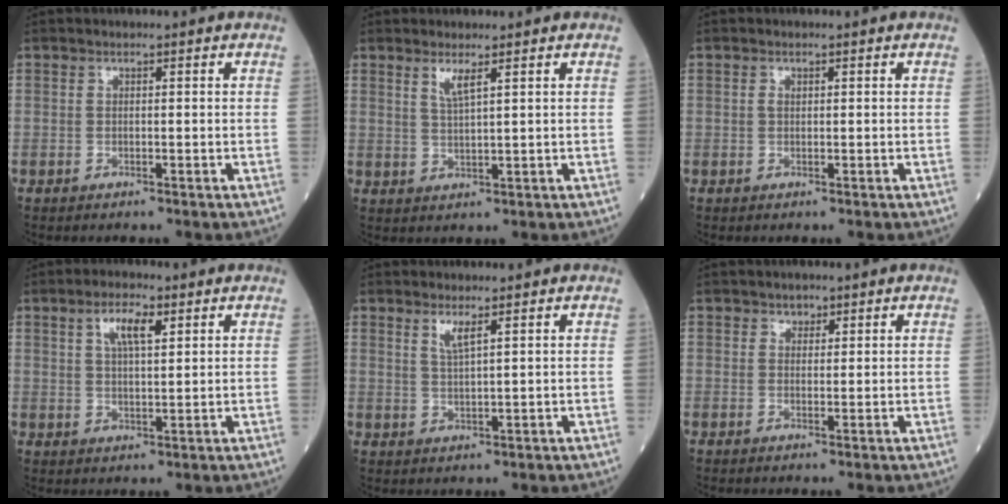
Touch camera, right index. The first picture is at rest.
{"total": 2.6, "force": [1.7, -0.2, 2.0], "torque": [-0.045, -0.006, 0.037]}
{"total": 0.6, "force": [0.3, 0.3, 0.4], "torque": [-0.013, 0.000, 0.006]}
{"total": 5.0, "force": [2.5, 1.3, 4.1], "torque": [-0.082, 0.007, 0.049]}
{"total": 2.4, "force": [1.6, -0.2, 1.8], "torque": [-0.041, -0.006, 0.036]}
{"total": 1.3, "force": [0.9, 0.8, 0.2], "torque": [0.000, -0.003, 0.015]}